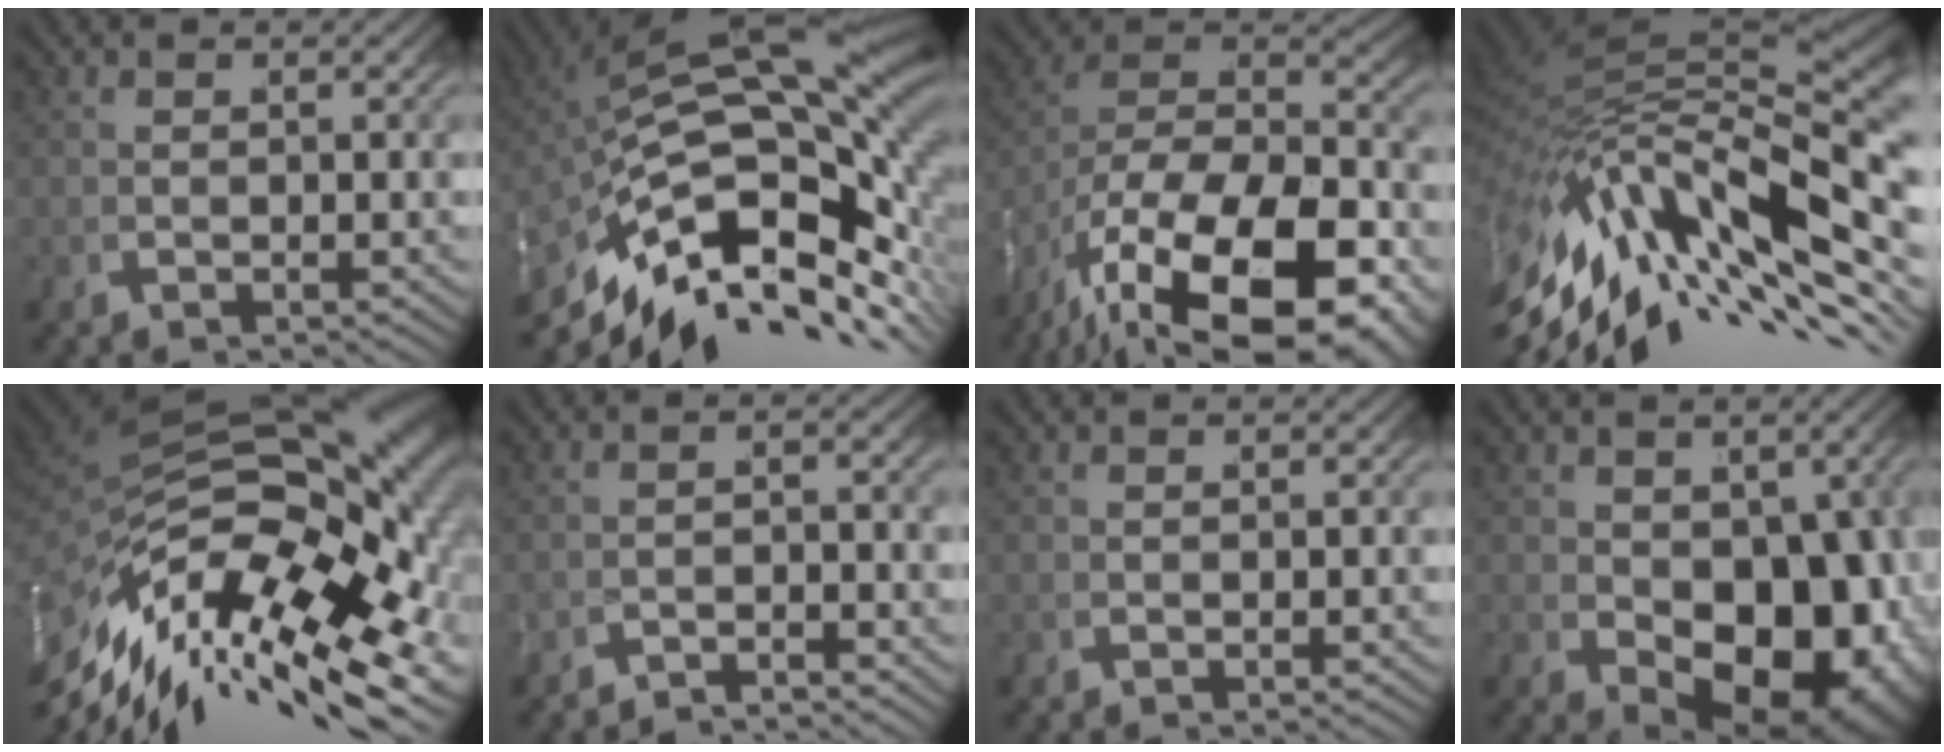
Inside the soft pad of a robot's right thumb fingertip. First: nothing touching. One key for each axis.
{"total": 18.8, "fx": -0.9, "fy": 10.7, "fz": 15.4, "tx": -0.265, "ty": -0.033, "tz": 0.007}
{"total": 18.7, "fx": -2.4, "fy": 12.5, "fz": 13.7, "tx": -0.273, "ty": -0.073, "tz": 0.002}
{"total": 17.8, "fx": -1.6, "fy": 9.5, "fz": 14.9, "tx": -0.274, "ty": -0.023, "tz": 0.004}
{"total": 22.2, "fx": 1.5, "fy": 13.8, "fz": 17.4, "tx": -0.275, "ty": 0.003, "tz": 0.013}
{"total": 2.5, "fx": -2.4, "fy": -0.5, "fz": 0.2, "tx": 0.007, "ty": -0.003, "tz": -0.043}
{"total": 0.0}
{"total": 12.7, "fx": -1.3, "fy": 8.0, "fz": 9.8, "tx": -0.151, "ty": -0.064, "tz": 0.017}